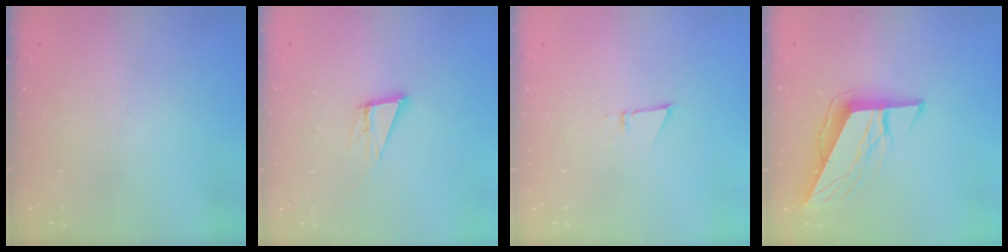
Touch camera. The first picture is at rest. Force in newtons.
{"total": 10.3, "press": 9.7, "slide": 3.3}
{"total": 3.0, "press": 2.9, "slide": 0.8}
{"total": 10.2, "press": 10.2, "slide": 0.6}